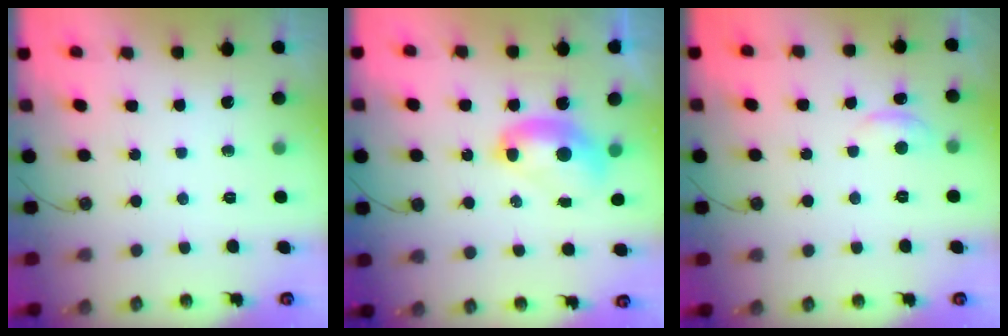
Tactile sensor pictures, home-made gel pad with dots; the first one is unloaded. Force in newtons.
{"total": 2.7, "press": 2.7, "slide": 0.1}
{"total": 1.2, "press": 0.7, "slide": 0.9}